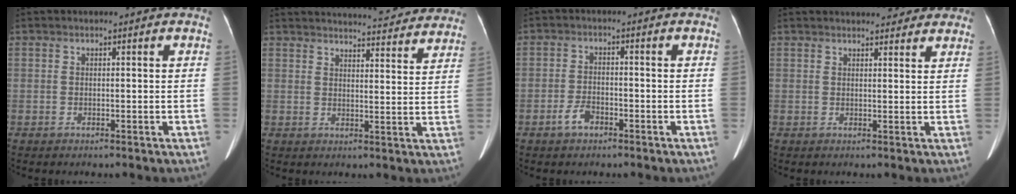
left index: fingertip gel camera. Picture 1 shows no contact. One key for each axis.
{"total": 21.2, "fx": 20.0, "fy": 3.4, "fz": 6.1, "tx": -0.077, "ty": -0.026, "tz": 0.232}
{"total": 3.1, "fx": -2.0, "fy": 1.5, "fz": 1.8, "tx": -0.041, "ty": 0.002, "tz": -0.036}
{"total": 9.5, "fx": 8.4, "fy": 2.7, "fz": 3.5, "tx": -0.030, "ty": 0.015, "tz": 0.091}